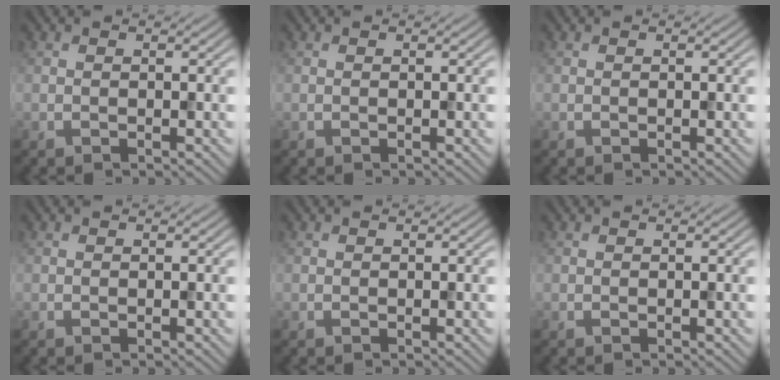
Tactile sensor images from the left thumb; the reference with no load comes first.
{"total": 0.0}
{"total": 0.0}
{"total": 0.0}
{"total": 0.0}
{"total": 0.0}